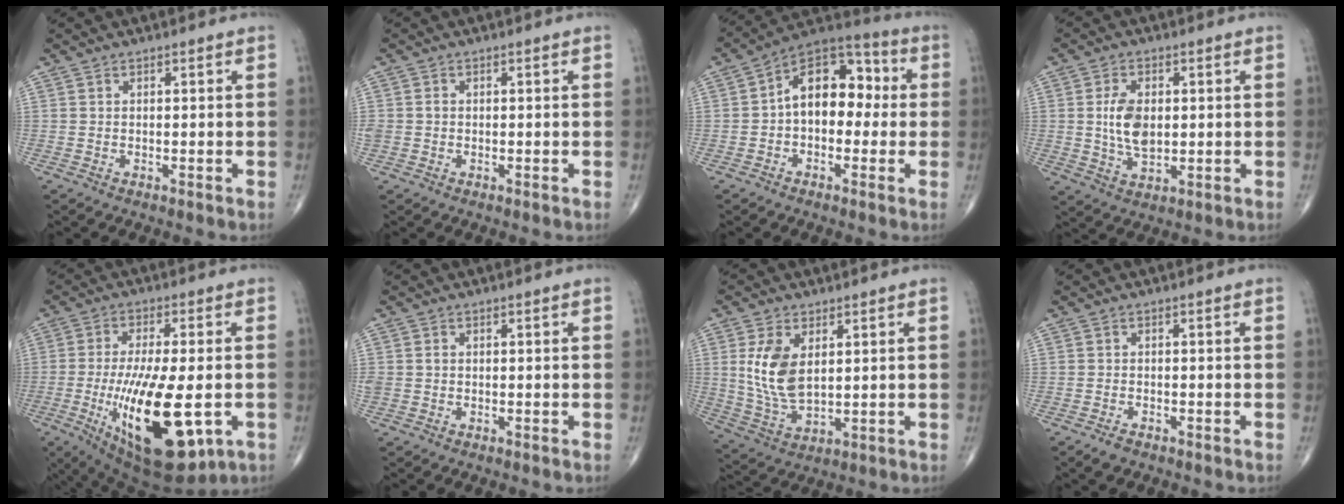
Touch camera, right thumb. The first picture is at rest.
{"total": 1.6, "force": [-0.1, 1.4, 0.7], "torque": [-0.013, 0.005, 0.001]}
{"total": 13.4, "force": [0.4, 8.7, 10.2], "torque": [-0.116, 0.045, -0.011]}
{"total": 7.5, "force": [0.6, 4.4, 6.1], "torque": [-0.106, -0.007, 0.014]}
{"total": 21.8, "force": [-5.0, 8.0, 19.6], "torque": [-0.352, -0.024, -0.060]}
{"total": 1.5, "force": [0.0, 1.3, 0.7], "torque": [-0.014, 0.005, 0.004]}
{"total": 10.2, "force": [2.4, 5.7, 8.1], "torque": [-0.156, -0.014, 0.057]}
{"total": 1.7, "force": [-1.3, 0.9, 0.8], "torque": [-0.016, 0.003, -0.020]}